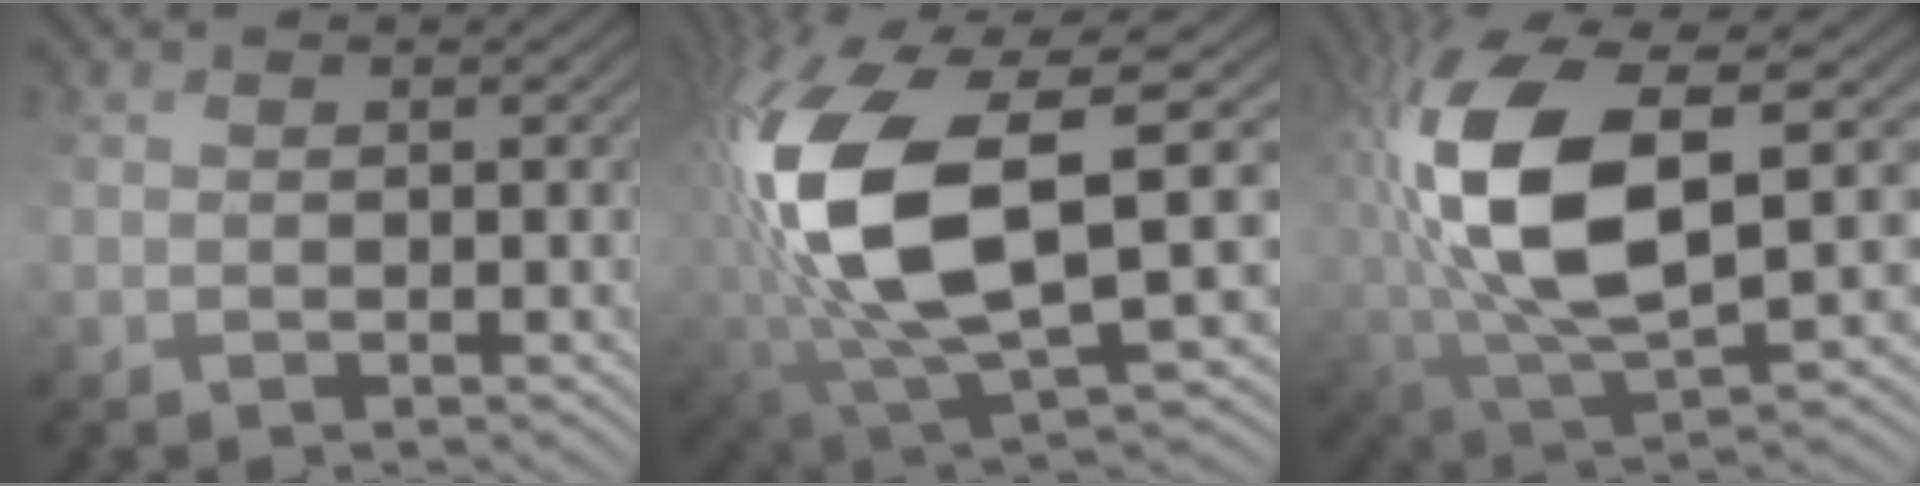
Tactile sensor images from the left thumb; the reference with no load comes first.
{"total": 15.5, "force": [2.2, 8.3, 12.9], "torque": [-0.284, -0.007, 0.038]}
{"total": 14.0, "force": [2.9, 5.8, 12.3], "torque": [-0.263, 0.006, 0.055]}